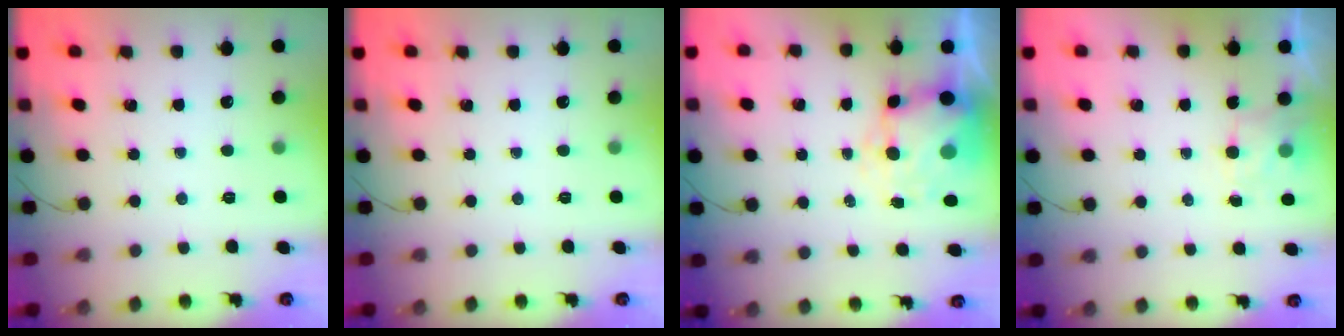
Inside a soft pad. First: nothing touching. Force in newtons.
{"total": 0.0}
{"total": 8.3, "press": 8.1, "slide": 2.0}
{"total": 2.5, "press": 2.1, "slide": 1.4}